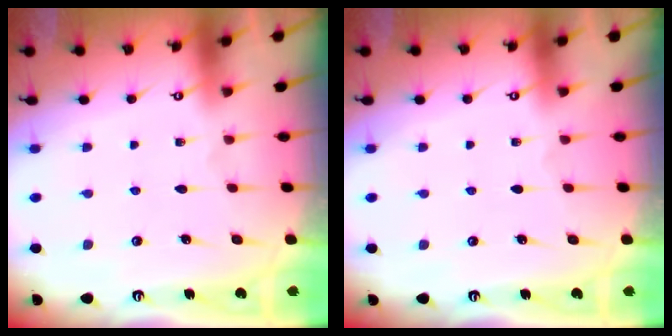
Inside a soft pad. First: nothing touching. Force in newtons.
{"total": 0.0}